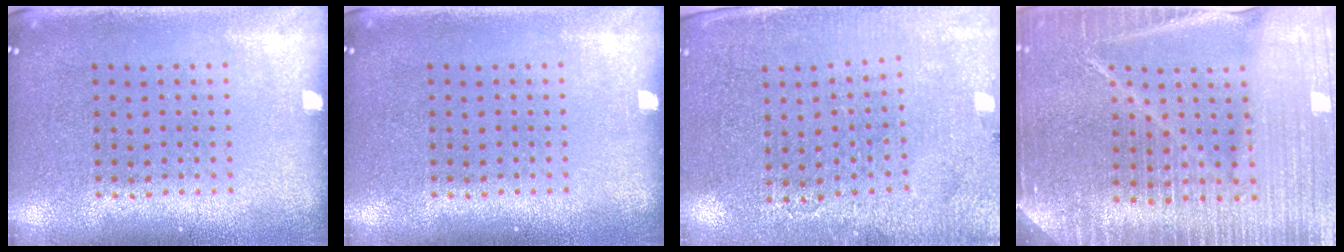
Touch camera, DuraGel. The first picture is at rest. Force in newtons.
{"total": 0.0}
{"total": 3.0, "press": 2.9, "slide": 0.8}
{"total": 5.4, "press": 4.7, "slide": 2.5}